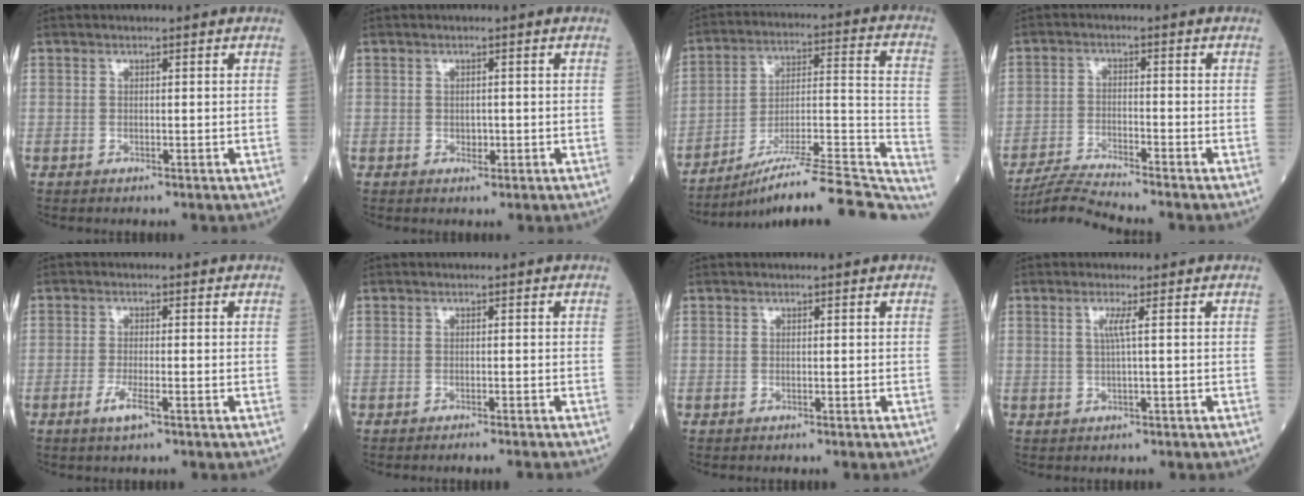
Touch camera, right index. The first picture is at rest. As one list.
[{"total": 1.1, "force": [-0.2, 0.8, 0.7], "torque": [-0.011, 0.000, -0.001]}, {"total": 25.1, "force": [-22.1, 1.0, 11.9], "torque": [-0.113, 0.011, -0.325]}, {"total": 5.7, "force": [-5.3, -1.9, 1.0], "torque": [-0.028, -0.019, -0.104]}, {"total": 2.8, "force": [-1.5, 0.2, 2.4], "torque": [-0.053, -0.005, -0.030]}, {"total": 3.1, "force": [-2.9, -0.4, 1.1], "torque": [-0.008, -0.003, -0.039]}, {"total": 0.0}, {"total": 1.7, "force": [0.3, -0.6, 1.6], "torque": [-0.037, 0.000, 0.007]}]